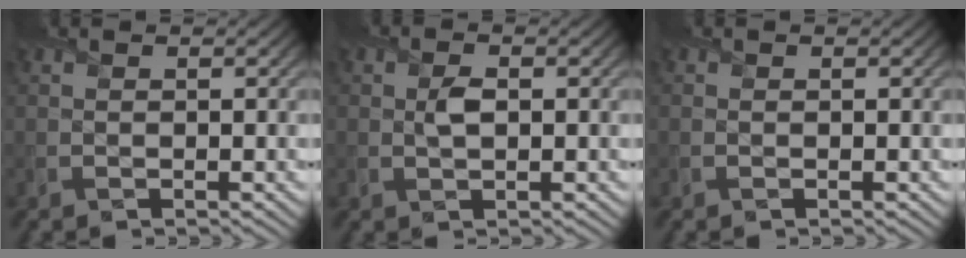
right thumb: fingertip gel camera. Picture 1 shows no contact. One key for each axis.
{"total": 2.2, "fx": 0.1, "fy": 1.3, "fz": 1.7, "tx": -0.038, "ty": -0.002, "tz": 0.000}
{"total": 0.0}